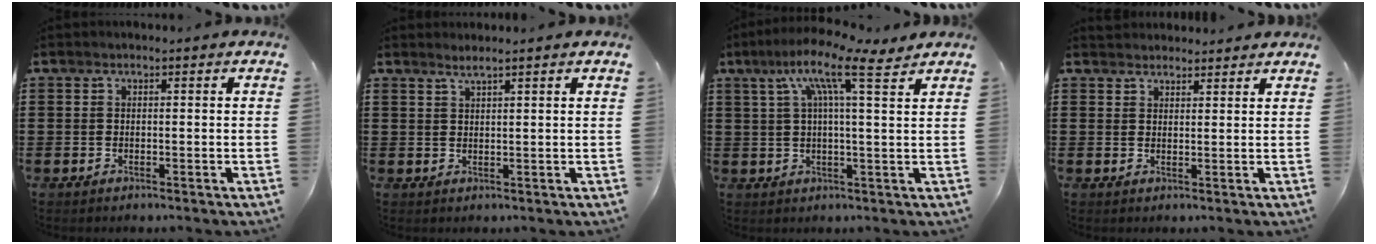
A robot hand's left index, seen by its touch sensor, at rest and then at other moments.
{"total": 1.5, "force": [1.3, -0.4, 0.5], "torque": [-0.011, 0.000, 0.025]}
{"total": 10.1, "force": [6.1, 1.4, 7.8], "torque": [-0.156, -0.015, 0.101]}
{"total": 2.4, "force": [2.2, 0.8, -0.6], "torque": [0.013, -0.004, 0.041]}